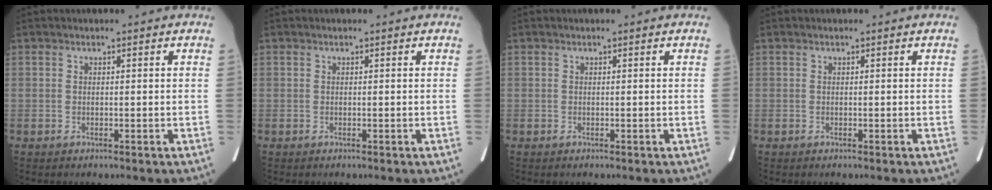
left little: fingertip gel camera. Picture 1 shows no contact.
{"total": 0.0}
{"total": 0.0}
{"total": 0.0}